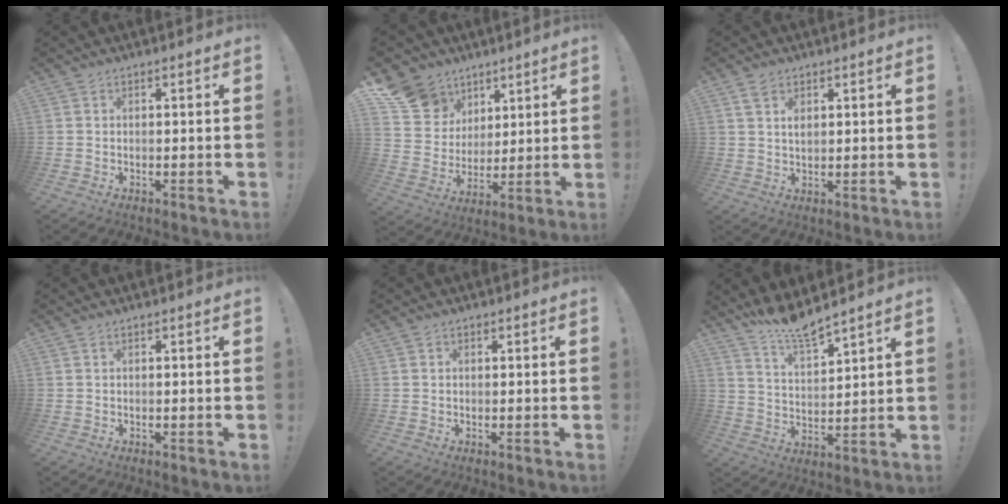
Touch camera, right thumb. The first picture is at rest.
{"total": 13.2, "force": [7.8, 10.1, 3.3], "torque": [-0.060, -0.049, 0.163]}
{"total": 3.1, "force": [1.8, 2.0, 1.7], "torque": [-0.016, -0.009, 0.029]}
{"total": 0.0}
{"total": 0.6, "force": [0.3, 0.6, 0.1], "torque": [0.002, 0.000, 0.004]}
{"total": 8.6, "force": [8.1, 0.5, 2.9], "torque": [-0.064, -0.061, 0.146]}